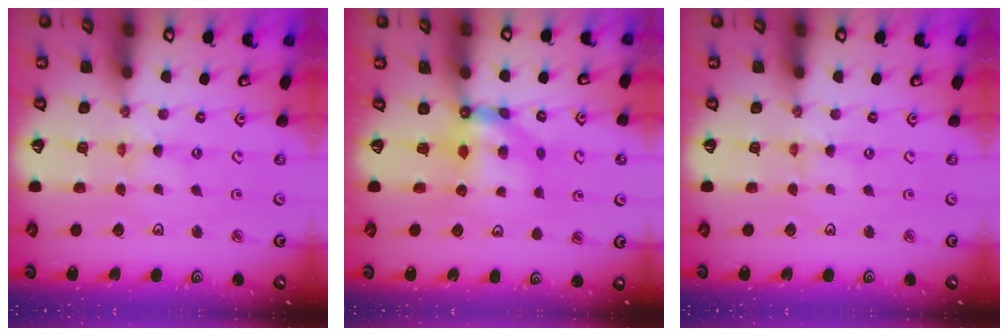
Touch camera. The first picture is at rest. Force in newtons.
{"total": 6.2, "press": 6.2, "slide": 0.2}
{"total": 0.0}